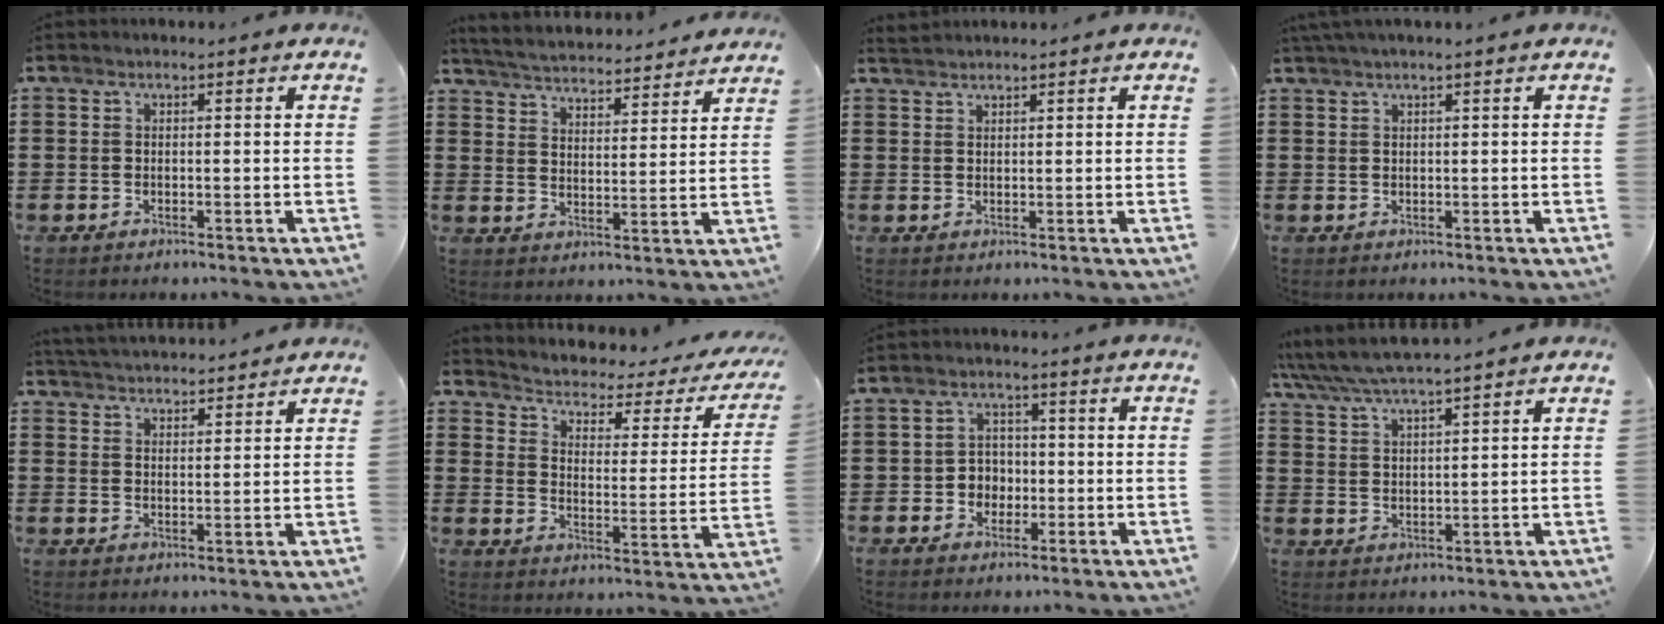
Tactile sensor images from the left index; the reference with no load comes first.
{"total": 4.3, "force": [4.2, -0.2, 0.2], "torque": [-0.028, -0.032, 0.070]}
{"total": 1.4, "force": [1.4, 0.1, 0.2], "torque": [-0.007, 0.002, 0.028]}
{"total": 1.3, "force": [0.9, -0.3, 0.9], "torque": [-0.017, -0.001, 0.017]}
{"total": 3.5, "force": [3.5, 0.0, -0.1], "torque": [-0.011, -0.014, 0.064]}
{"total": 1.7, "force": [1.2, 0.8, 0.8], "torque": [-0.030, -0.019, 0.007]}
{"total": 3.7, "force": [-0.9, 3.4, 1.3], "torque": [-0.036, 0.007, -0.022]}
{"total": 4.9, "force": [4.6, 0.1, 1.9], "torque": [-0.052, -0.019, 0.079]}